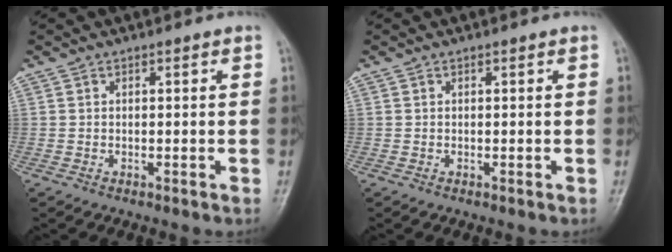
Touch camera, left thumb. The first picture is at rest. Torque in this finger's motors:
{"motor_torque": [-0.06, 0.07, -0.14, 0.01, 0.00]}